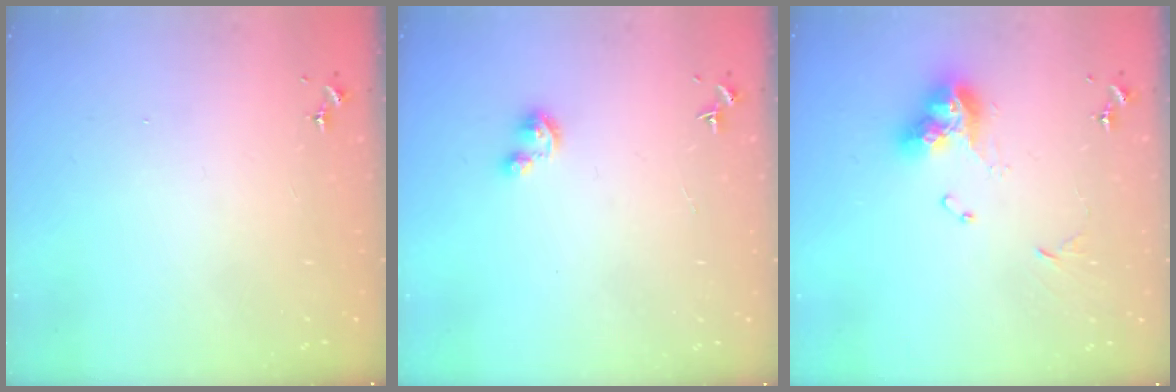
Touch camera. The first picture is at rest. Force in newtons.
{"total": 3.0, "press": 2.9, "slide": 0.3}
{"total": 12.9, "press": 12.8, "slide": 1.3}